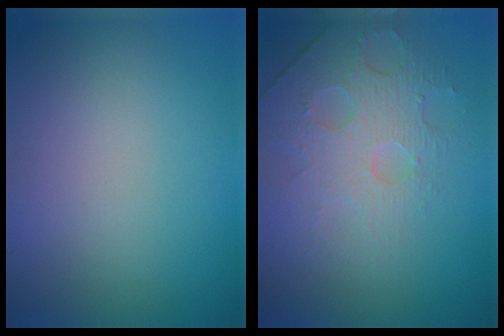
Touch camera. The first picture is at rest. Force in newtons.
{"total": 4.0, "press": 3.8, "slide": 1.2}